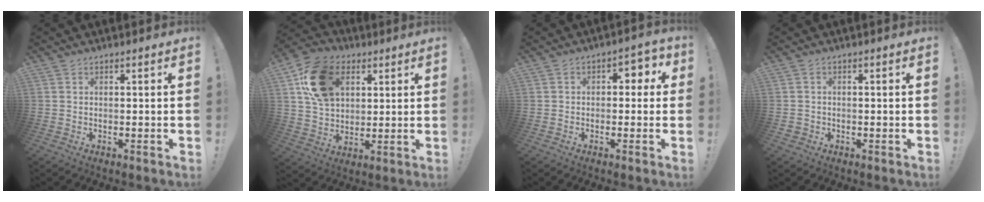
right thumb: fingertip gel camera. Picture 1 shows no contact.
{"total": 18.0, "force": [6.7, 12.9, 10.7], "torque": [-0.151, -0.016, 0.133]}
{"total": 4.2, "force": [0.1, 3.2, 2.7], "torque": [-0.021, 0.000, -0.004]}
{"total": 1.3, "force": [-0.6, 1.1, 0.4], "torque": [-0.005, 0.002, -0.010]}